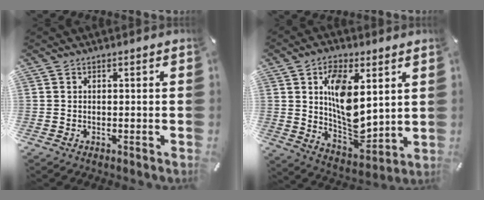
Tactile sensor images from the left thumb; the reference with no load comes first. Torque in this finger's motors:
{"motor_torque": [2.01, 3.00, 1.54, -1.22, 0.57]}